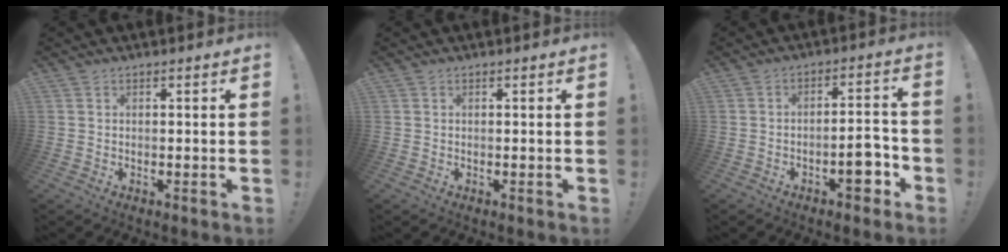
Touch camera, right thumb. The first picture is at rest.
{"total": 0.0}
{"total": 8.7, "force": [-4.1, 3.4, 6.9], "torque": [-0.075, 0.017, -0.070]}